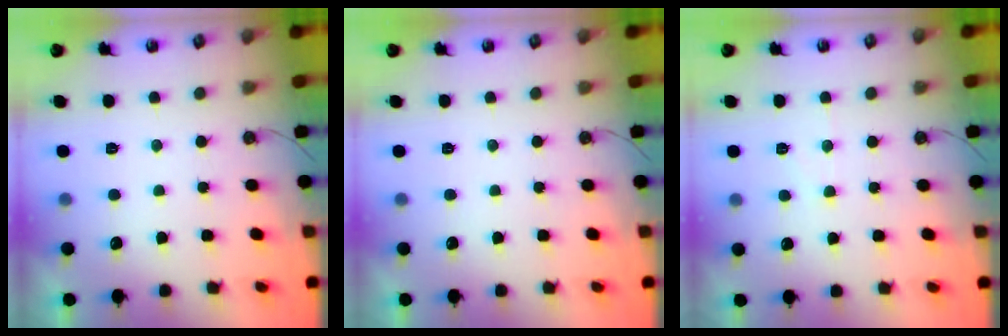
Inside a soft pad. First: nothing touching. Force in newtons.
{"total": 0.0}
{"total": 4.9, "press": 4.9, "slide": 0.8}